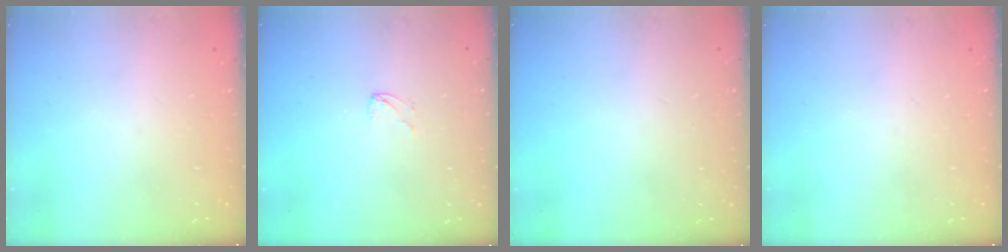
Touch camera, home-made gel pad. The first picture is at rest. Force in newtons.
{"total": 2.9, "press": 2.9, "slide": 0.2}
{"total": 0.0}
{"total": 0.0}